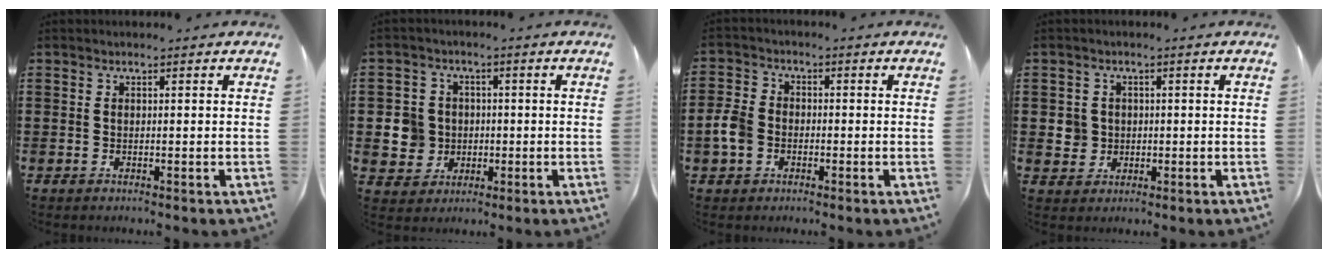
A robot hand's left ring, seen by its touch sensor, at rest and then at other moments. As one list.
[{"total": 5.9, "force": [-0.5, 5.7, 1.5], "torque": [-0.054, 0.014, -0.005]}, {"total": 4.4, "force": [-1.4, 3.3, 2.5], "torque": [-0.075, 0.000, -0.033]}, {"total": 3.0, "force": [-0.1, 2.9, 0.7], "torque": [-0.026, 0.008, -0.005]}]